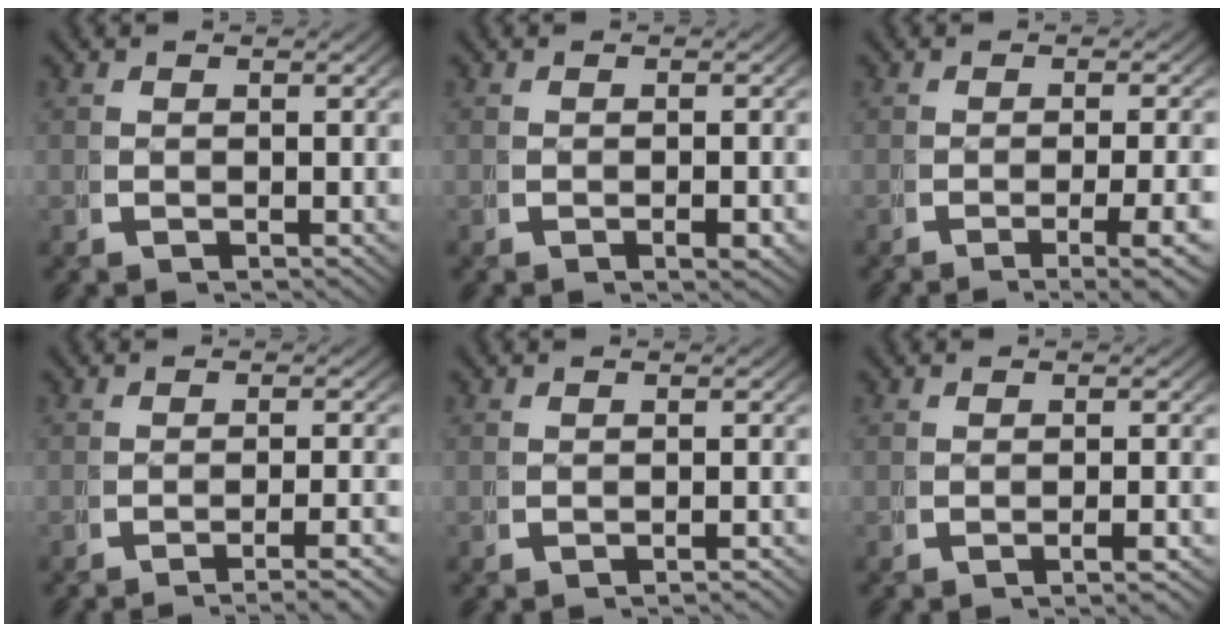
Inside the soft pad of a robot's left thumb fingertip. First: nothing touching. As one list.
[{"total": 1.1, "force": [-0.2, 0.3, 1.0], "torque": [-0.017, 0.002, -0.007]}, {"total": 4.9, "force": [-2.6, 1.1, 4.0], "torque": [-0.063, -0.009, -0.036]}, {"total": 4.4, "force": [-3.6, 0.5, 2.5], "torque": [-0.033, -0.001, -0.056]}, {"total": 1.4, "force": [-1.3, 0.0, 0.5], "torque": [-0.008, 0.004, -0.022]}, {"total": 1.3, "force": [-0.7, -0.1, 1.1], "torque": [-0.020, 0.006, -0.016]}]